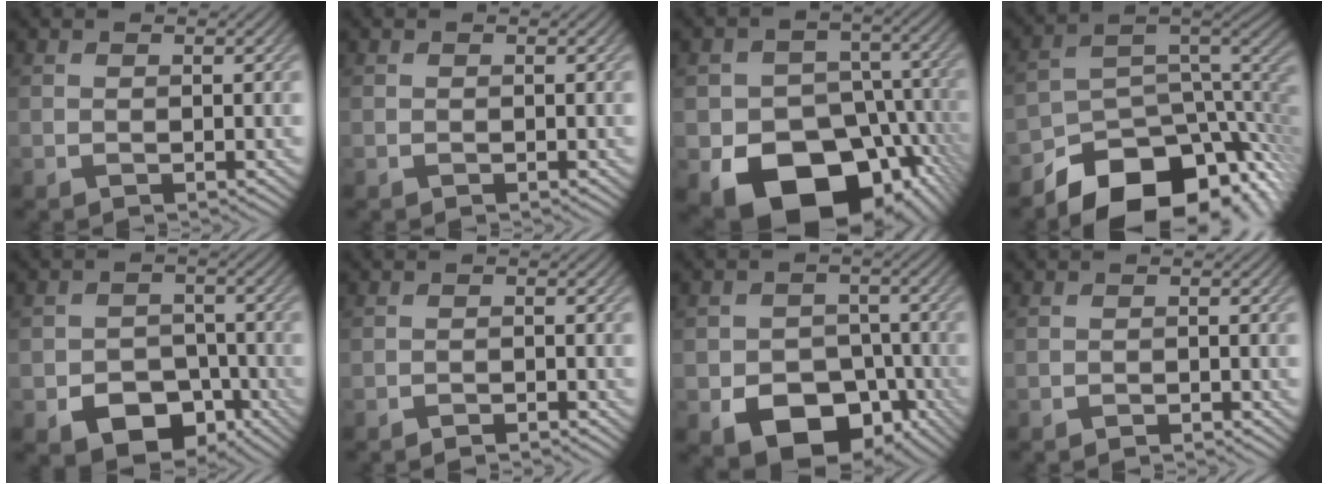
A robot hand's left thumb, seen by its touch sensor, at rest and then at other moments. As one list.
[{"total": 0.0}, {"total": 18.3, "force": [-9.2, 13.0, 9.0], "torque": [-0.130, -0.043, -0.130]}, {"total": 14.4, "force": [-10.0, 6.7, 7.8], "torque": [-0.142, -0.020, -0.153]}, {"total": 8.5, "force": [-4.9, 5.7, 4.0], "torque": [-0.072, -0.021, -0.078]}, {"total": 1.2, "force": [-1.2, 0.1, 0.3], "torque": [-0.002, 0.002, -0.023]}, {"total": 11.1, "force": [-5.7, 7.7, 5.6], "torque": [-0.091, -0.023, -0.094]}, {"total": 0.9, "force": [-0.9, 0.1, 0.2], "torque": [-0.002, 0.000, -0.017]}]